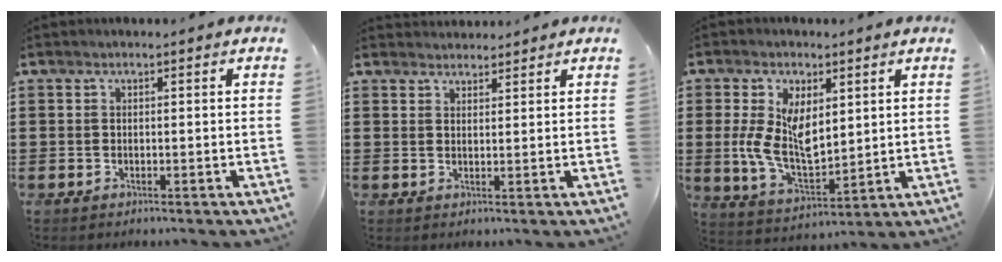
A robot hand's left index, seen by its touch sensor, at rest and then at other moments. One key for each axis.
{"total": 1.9, "fx": 1.9, "fy": 0.3, "fz": -0.1, "tx": -0.003, "ty": 0.000, "tz": 0.038}
{"total": 9.3, "fx": 2.3, "fy": 5.2, "fz": 7.4, "tx": -0.167, "ty": 0.001, "tz": 0.042}